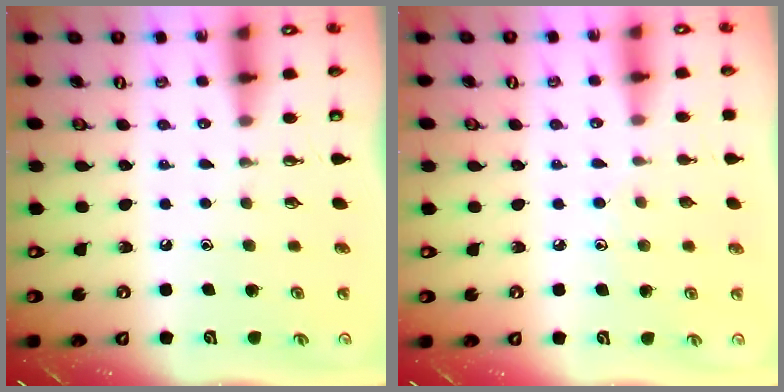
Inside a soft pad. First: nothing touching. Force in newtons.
{"total": 5.8, "press": 5.8, "slide": 0.5}